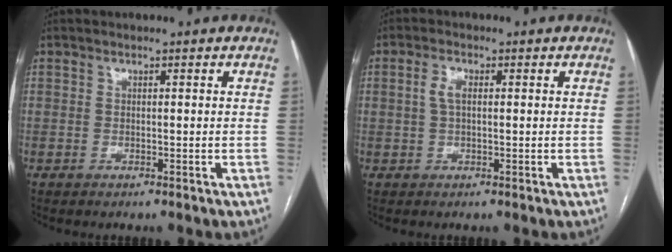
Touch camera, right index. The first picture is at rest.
{"total": 2.6, "force": [0.5, 1.1, 2.3], "torque": [-0.049, 0.008, 0.010]}